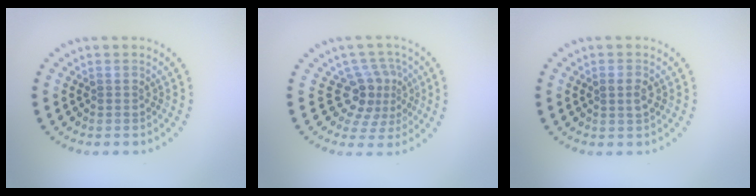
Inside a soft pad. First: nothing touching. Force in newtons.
{"total": 3.6, "press": 2.7, "slide": 2.4}
{"total": 1.3, "press": 1.3, "slide": 0.1}